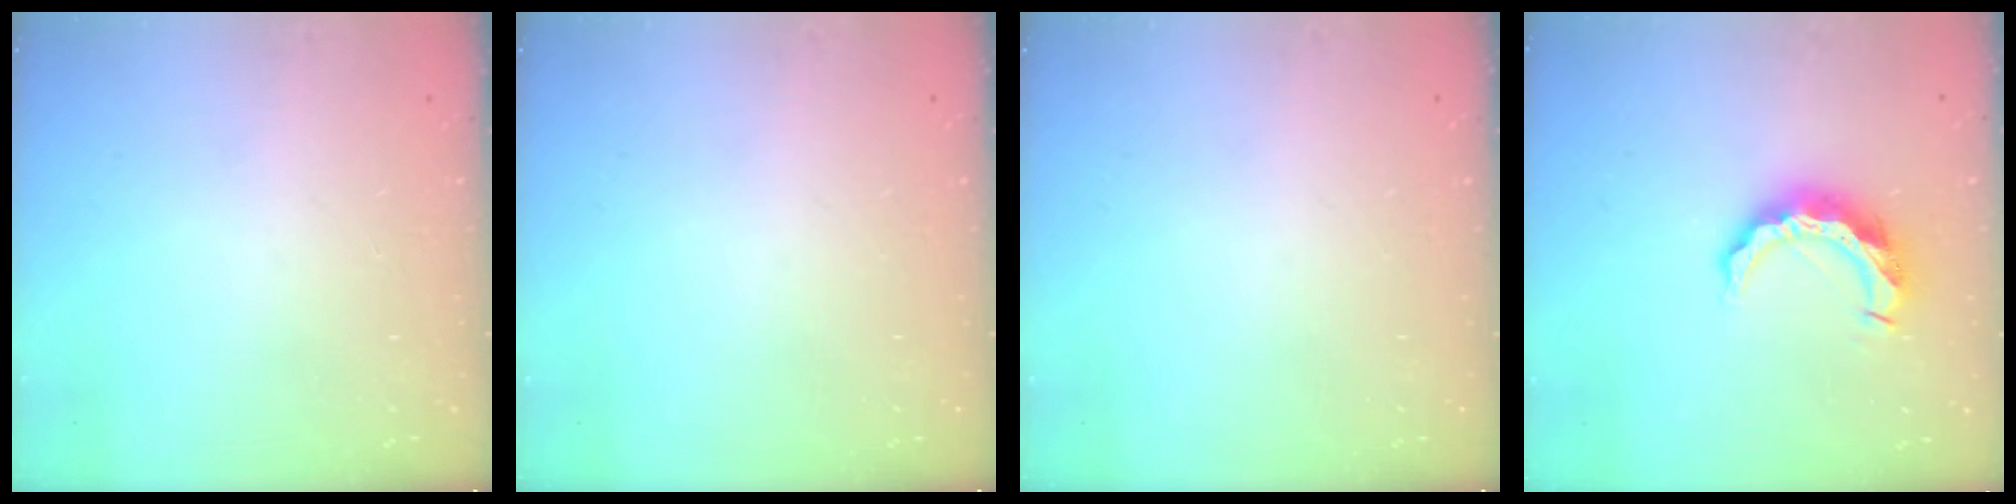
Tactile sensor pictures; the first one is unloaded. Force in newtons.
{"total": 0.0}
{"total": 0.0}
{"total": 10.1, "press": 10.1, "slide": 0.2}